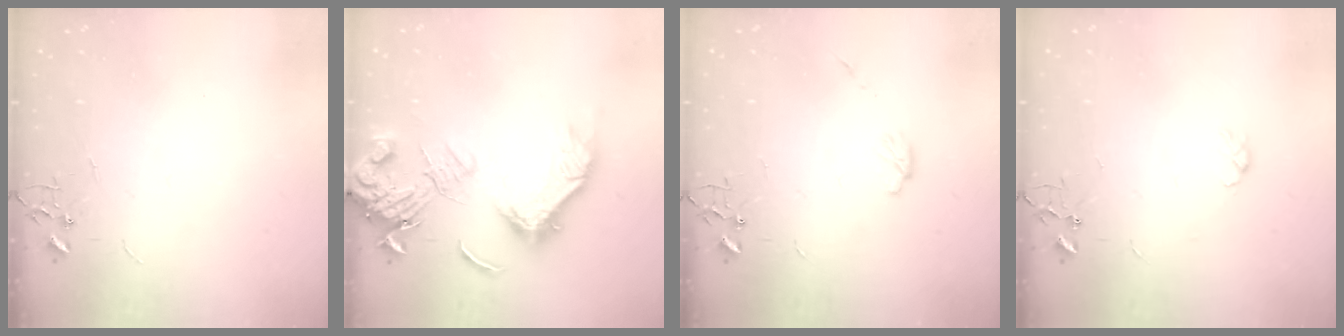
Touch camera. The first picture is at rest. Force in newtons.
{"total": 17.9, "press": 17.8, "slide": 2.3}
{"total": 4.9, "press": 4.9, "slide": 0.6}
{"total": 3.6, "press": 3.5, "slide": 0.6}